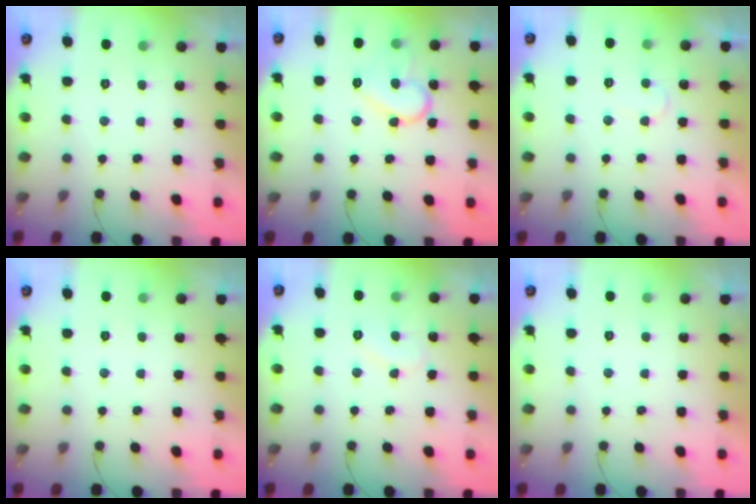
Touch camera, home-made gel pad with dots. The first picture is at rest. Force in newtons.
{"total": 12.7, "press": 12.7, "slide": 0.8}
{"total": 5.4, "press": 5.4, "slide": 0.4}
{"total": 0.0}
{"total": 6.8, "press": 6.8, "slide": 0.5}
{"total": 1.7, "press": 1.7, "slide": 0.0}